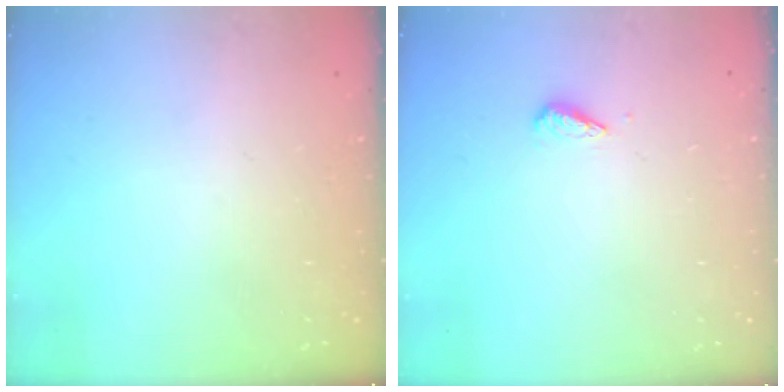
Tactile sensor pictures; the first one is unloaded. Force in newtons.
{"total": 2.7, "press": 2.7, "slide": 0.6}